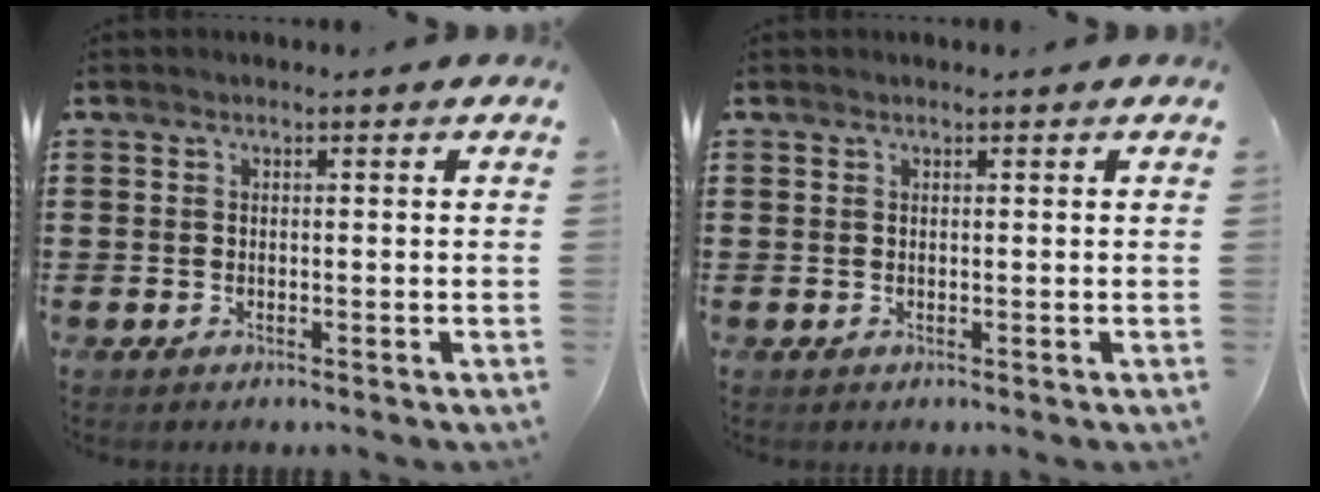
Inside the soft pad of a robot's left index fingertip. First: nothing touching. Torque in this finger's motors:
{"motor_torque": [0.63, 0.48, -0.03, 0.01]}